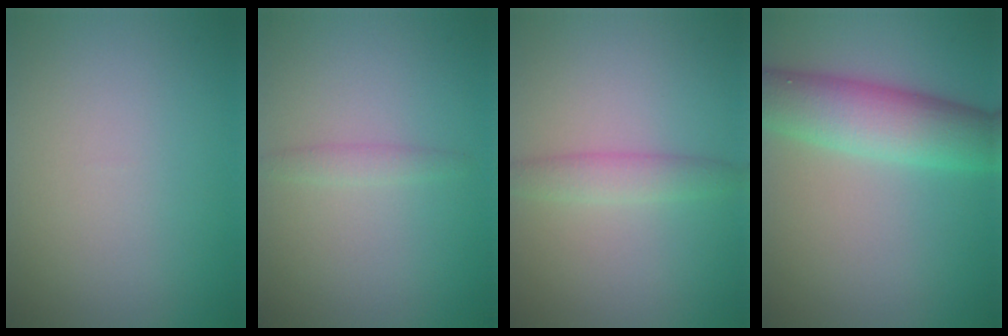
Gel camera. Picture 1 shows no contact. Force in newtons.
{"total": 1.1, "press": 1.1, "slide": 0.0}
{"total": 2.2, "press": 2.2, "slide": 0.0}
{"total": 6.9, "press": 6.9, "slide": 0.1}